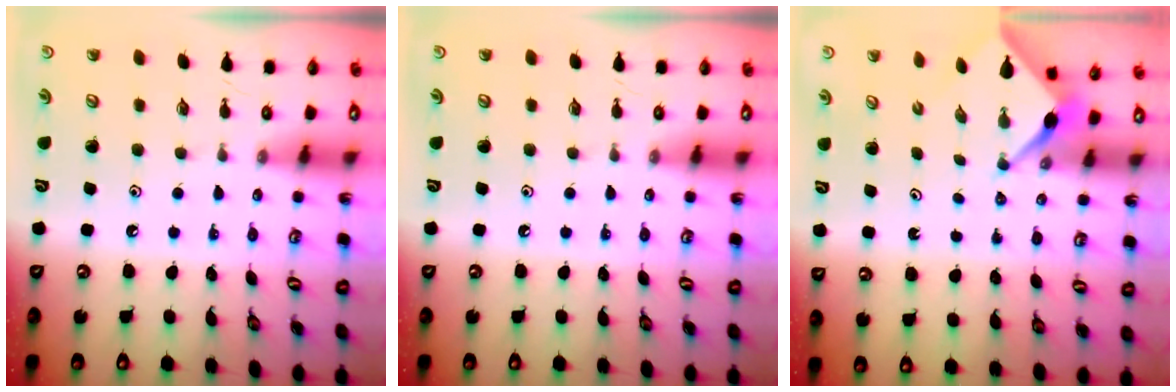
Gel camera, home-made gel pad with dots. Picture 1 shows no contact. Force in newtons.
{"total": 0.0}
{"total": 2.4, "press": 2.4, "slide": 0.3}